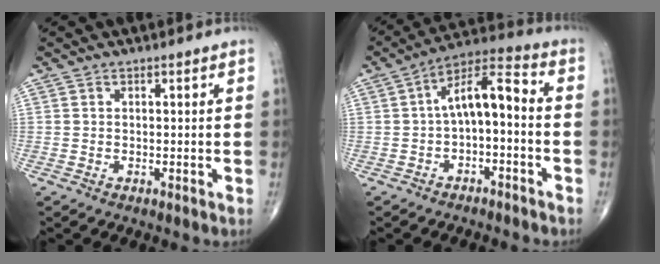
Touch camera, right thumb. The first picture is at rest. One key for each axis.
{"total": 9.3, "fx": -1.4, "fy": 4.1, "fz": 8.3, "tx": -0.132, "ty": 0.054, "tz": -0.030}